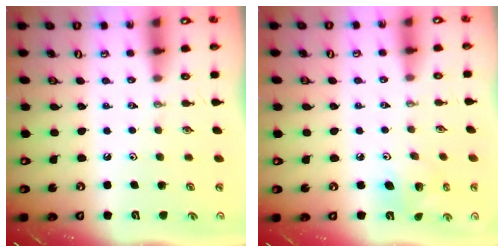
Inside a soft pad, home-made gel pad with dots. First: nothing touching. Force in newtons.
{"total": 6.4, "press": 6.4, "slide": 0.3}